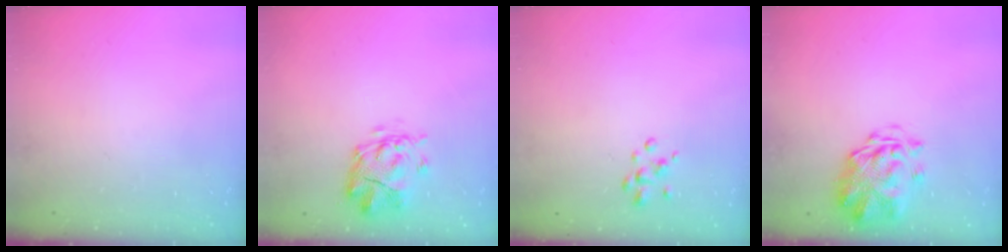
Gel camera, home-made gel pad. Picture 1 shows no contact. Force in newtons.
{"total": 4.0, "press": 3.6, "slide": 1.8}
{"total": 2.5, "press": 2.5, "slide": 0.4}
{"total": 3.5, "press": 3.1, "slide": 1.5}